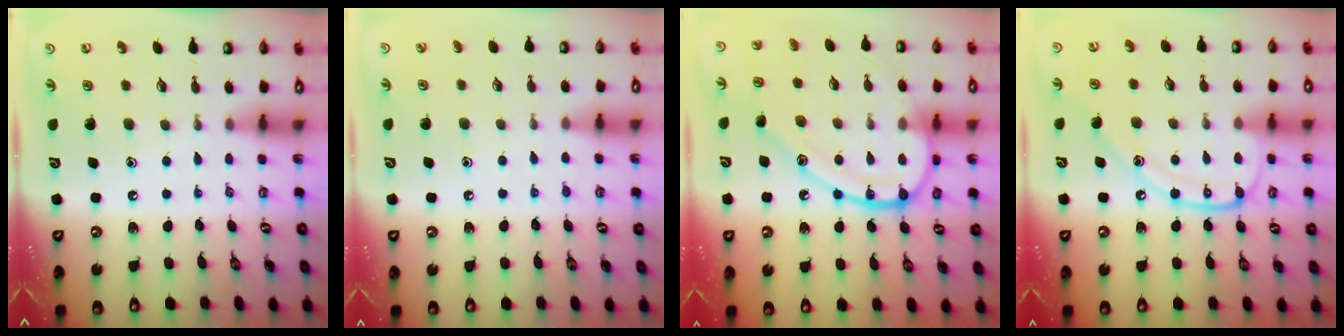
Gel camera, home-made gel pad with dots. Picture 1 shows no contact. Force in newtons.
{"total": 4.2, "press": 4.1, "slide": 0.5}
{"total": 16.6, "press": 16.5, "slide": 1.2}
{"total": 14.4, "press": 14.3, "slide": 1.6}